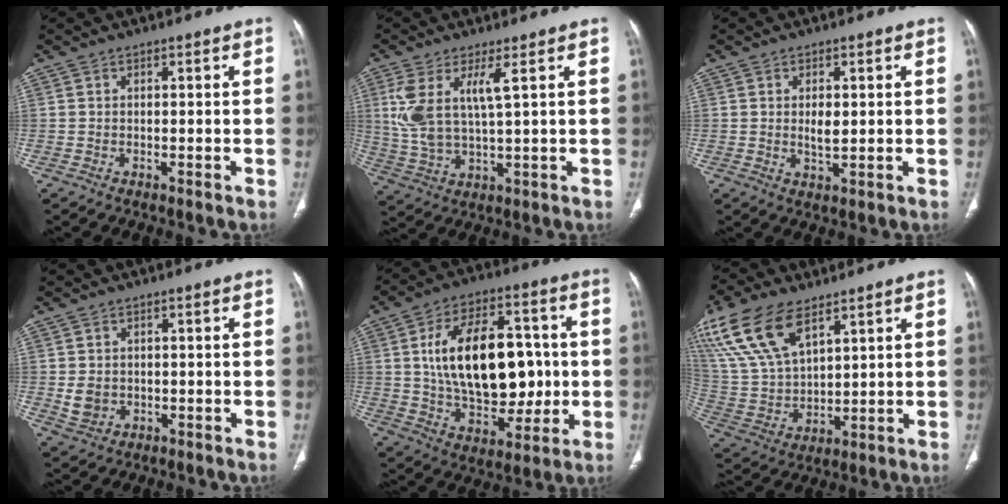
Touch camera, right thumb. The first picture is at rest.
{"total": 9.6, "force": [3.2, 2.8, 8.6], "torque": [-0.202, -0.018, 0.072]}
{"total": 3.4, "force": [0.4, 1.5, 3.0], "torque": [-0.046, -0.007, 0.010]}
{"total": 3.6, "force": [-0.1, 3.0, 1.9], "torque": [-0.029, -0.001, 0.006]}
{"total": 22.7, "force": [1.6, 13.4, 18.3], "torque": [-0.263, 0.009, 0.036]}
{"total": 18.3, "force": [10.4, 9.2, 11.9], "torque": [-0.240, -0.027, 0.211]}